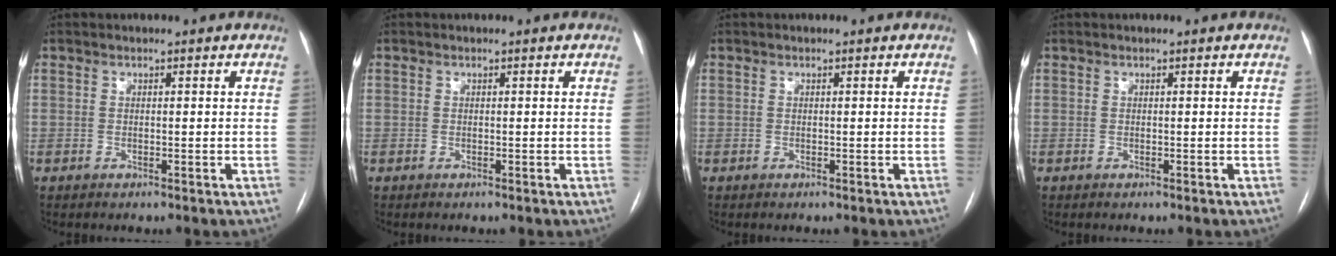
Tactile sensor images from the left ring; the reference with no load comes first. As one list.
[{"total": 0.0}, {"total": 0.0}, {"total": 0.0}]